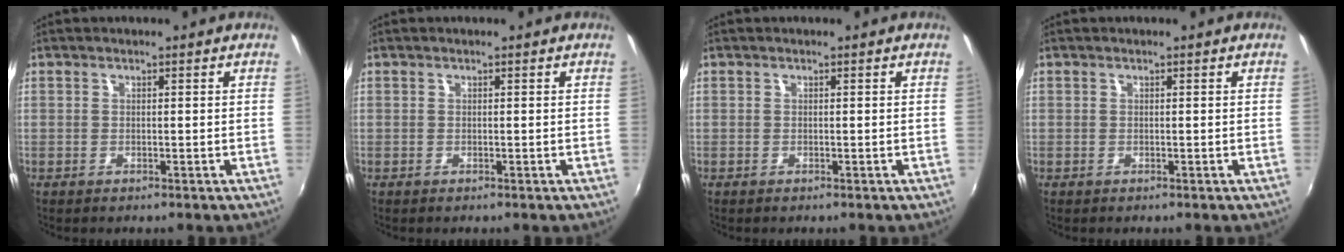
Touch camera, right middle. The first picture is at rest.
{"total": 0.0}
{"total": 0.0}
{"total": 0.0}